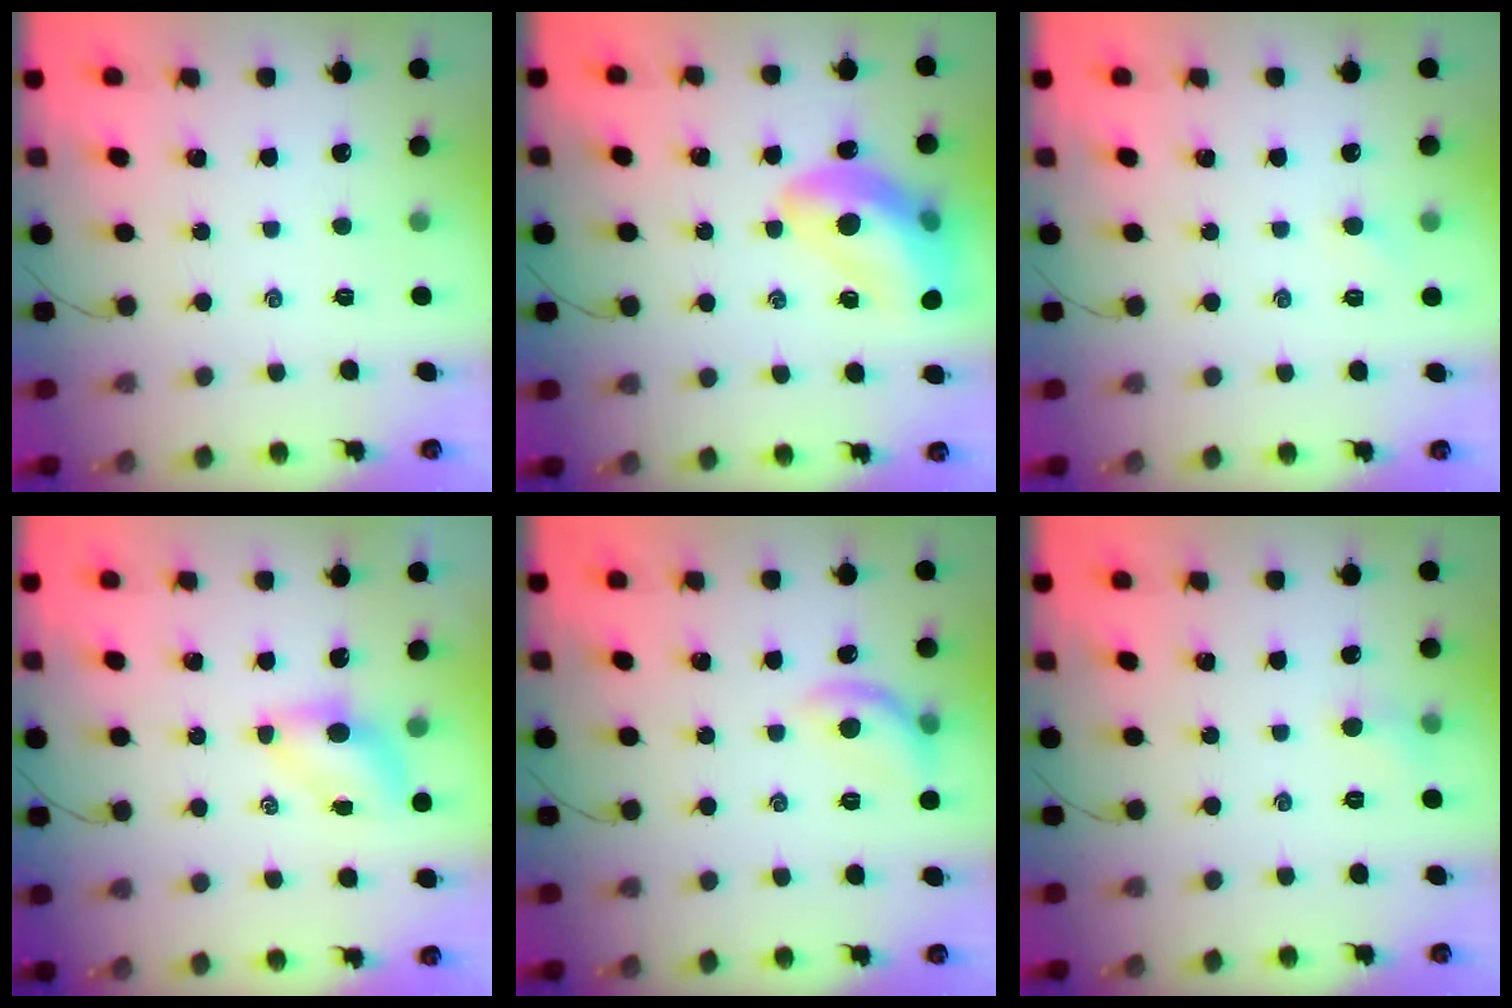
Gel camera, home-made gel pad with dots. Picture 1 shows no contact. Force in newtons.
{"total": 16.7, "press": 16.4, "slide": 3.1}
{"total": 3.3, "press": 3.1, "slide": 0.9}
{"total": 4.7, "press": 4.6, "slide": 0.6}
{"total": 9.6, "press": 9.6, "slide": 0.1}
{"total": 3.9, "press": 3.6, "slide": 1.4}